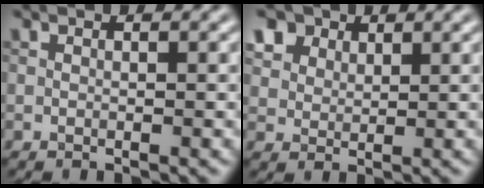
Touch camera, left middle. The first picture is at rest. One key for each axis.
{"total": 6.2, "fx": 3.9, "fy": 4.1, "fz": 2.6, "tx": -0.084, "ty": 0.005, "tz": 0.075}